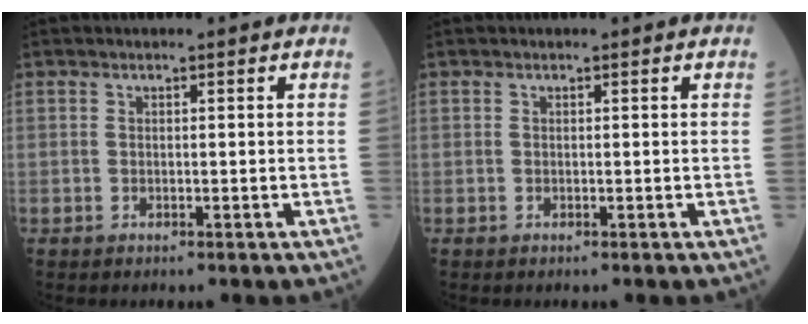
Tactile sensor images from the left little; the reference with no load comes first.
{"total": 0.0}